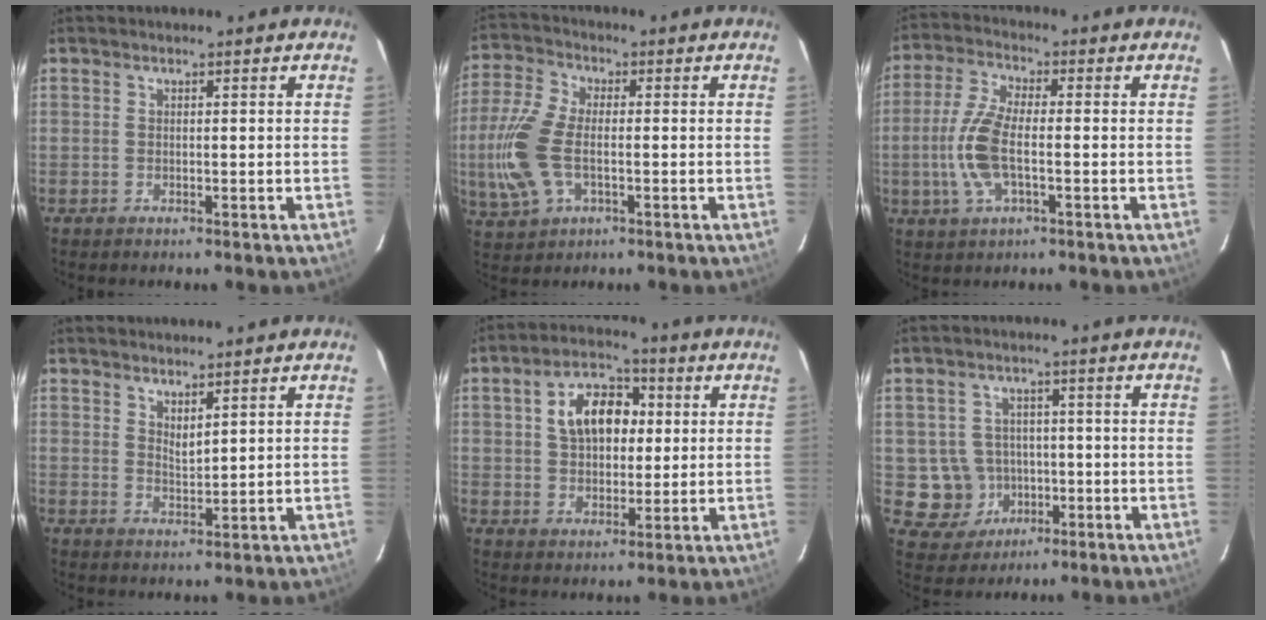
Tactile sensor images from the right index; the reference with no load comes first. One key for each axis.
{"total": 12.6, "fx": -2.1, "fy": 7.0, "fz": 10.4, "tx": -0.243, "ty": 0.003, "tz": -0.039}
{"total": 9.9, "fx": -1.8, "fy": 3.7, "fz": 9.0, "tx": -0.201, "ty": 0.003, "tz": -0.040}
{"total": 2.8, "fx": 2.2, "fy": 0.8, "fz": 1.5, "tx": -0.025, "ty": -0.004, "tz": 0.038}
{"total": 10.6, "fx": 2.4, "fy": 6.9, "fz": 7.6, "tx": -0.135, "ty": 0.032, "tz": 0.043}
{"total": 7.9, "fx": -1.4, "fy": 7.7, "fz": 1.2, "tx": -0.051, "ty": 0.022, "tz": -0.005}